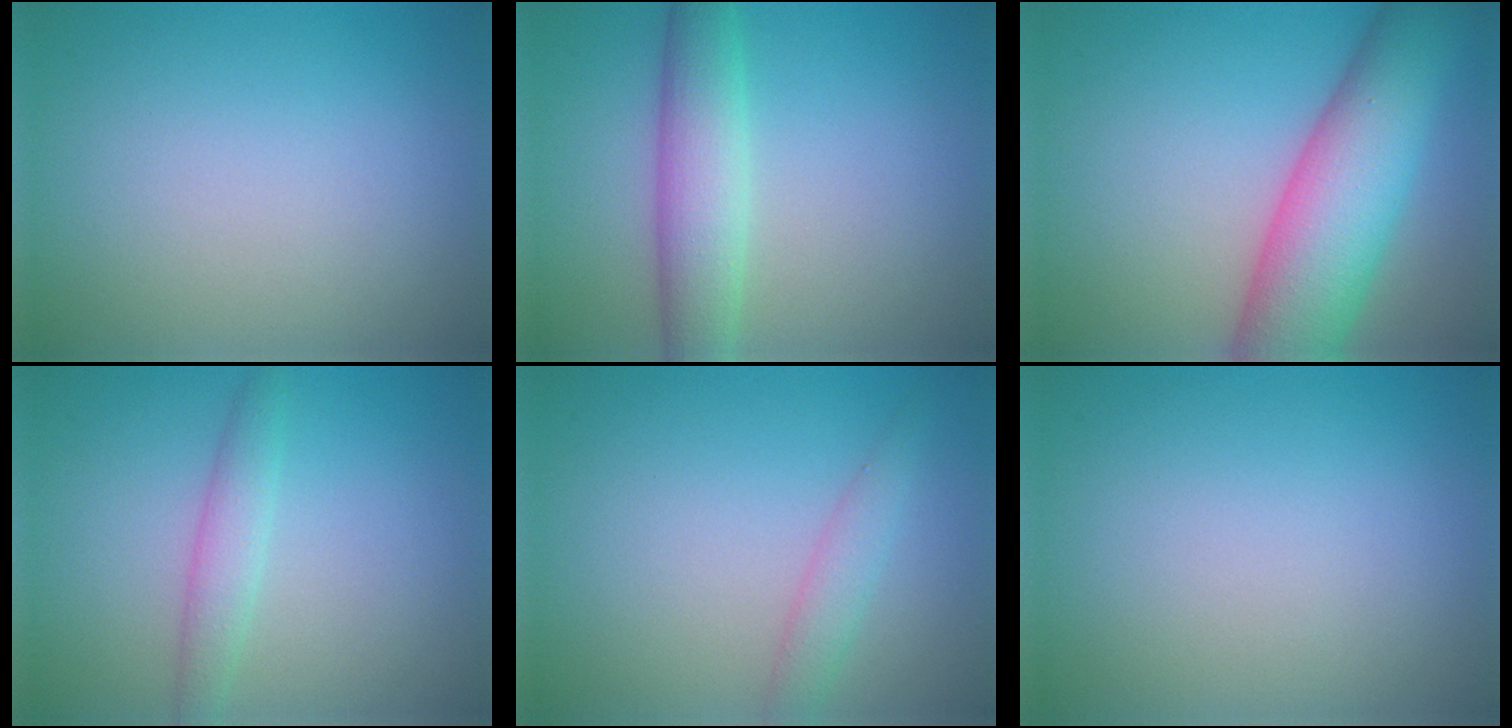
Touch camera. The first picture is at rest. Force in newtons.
{"total": 4.8, "press": 4.8, "slide": 0.1}
{"total": 10.3, "press": 10.3, "slide": 0.7}
{"total": 2.2, "press": 2.2, "slide": 0.0}
{"total": 1.9, "press": 1.9, "slide": 0.2}
{"total": 0.0}